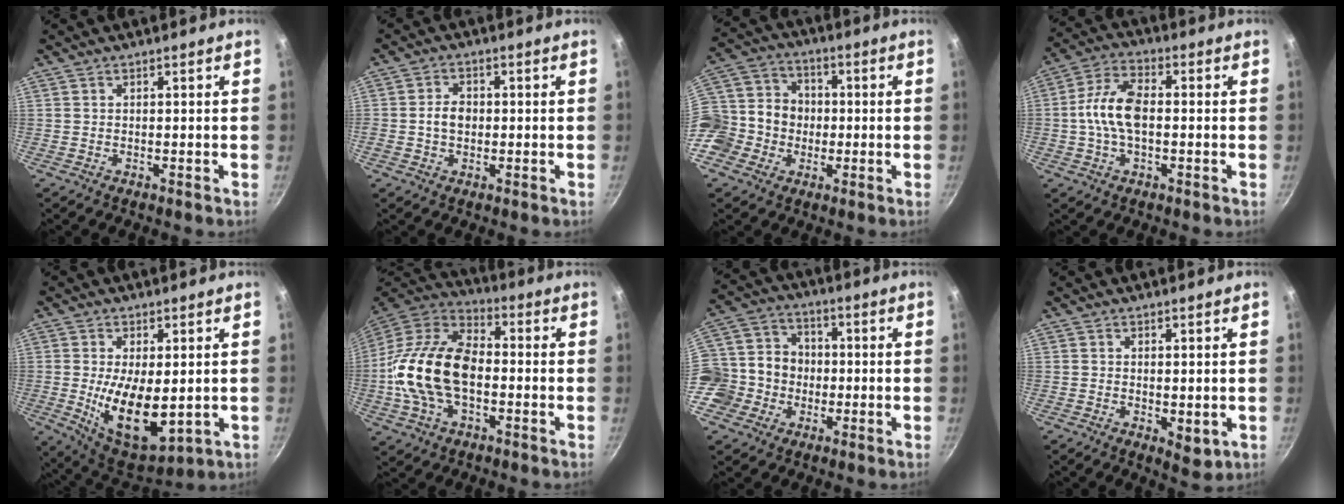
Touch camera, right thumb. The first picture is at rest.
{"total": 4.2, "force": [-0.2, 3.2, 2.7], "torque": [-0.031, 0.011, -0.008]}
{"total": 16.6, "force": [-3.2, 14.5, 7.3], "torque": [-0.136, 0.043, -0.065]}
{"total": 10.1, "force": [-0.5, 5.7, 8.4], "torque": [-0.157, 0.031, -0.021]}
{"total": 14.0, "force": [-0.8, 6.8, 12.2], "torque": [-0.189, -0.022, 0.006]}
{"total": 20.6, "force": [-2.2, 12.6, 16.2], "torque": [-0.291, 0.036, -0.053]}
{"total": 13.7, "force": [-2.5, 12.3, 5.5], "torque": [-0.079, 0.032, -0.055]}
{"total": 3.7, "force": [-0.2, 1.9, 3.1], "torque": [-0.043, -0.013, 0.002]}